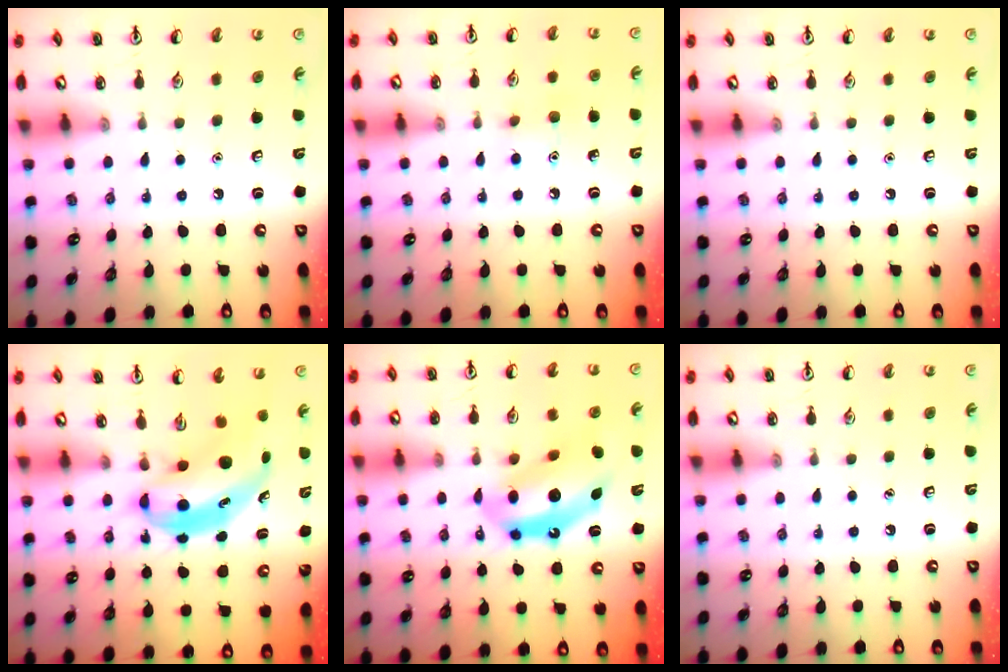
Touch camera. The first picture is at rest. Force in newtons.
{"total": 7.0, "press": 6.8, "slide": 1.6}
{"total": 0.0}
{"total": 6.3, "press": 6.1, "slide": 1.7}
{"total": 12.9, "press": 12.2, "slide": 4.0}
{"total": 0.0}